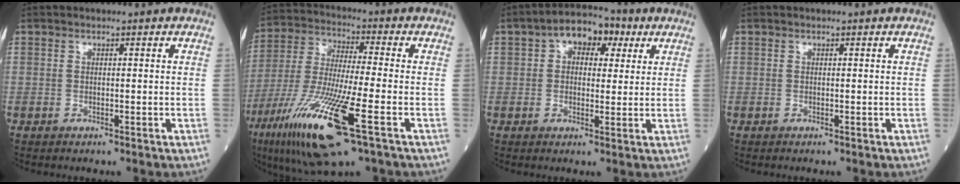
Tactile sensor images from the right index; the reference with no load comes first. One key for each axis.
{"total": 18.0, "fx": -8.2, "fy": 1.7, "fz": 16.0, "tx": -0.346, "ty": -0.043, "tz": -0.150}
{"total": 7.3, "fx": 3.0, "fy": 4.4, "fz": 5.1, "tx": -0.072, "ty": 0.031, "tz": 0.040}
{"total": 0.0}